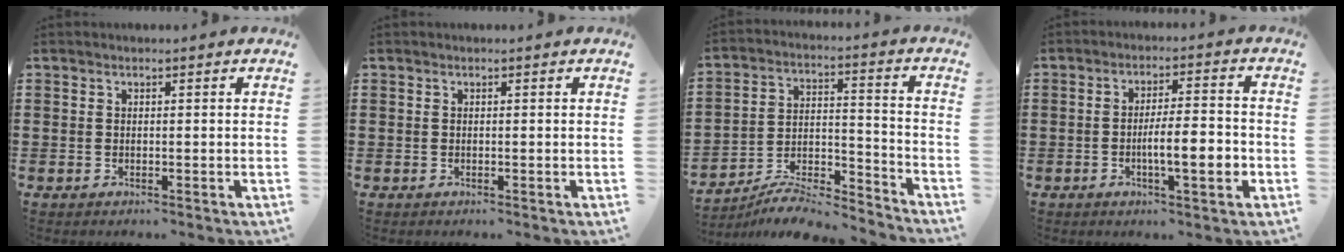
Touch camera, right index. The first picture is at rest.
{"total": 0.0}
{"total": 8.1, "force": [-7.3, 1.8, 2.8], "torque": [-0.045, 0.012, -0.142]}
{"total": 6.9, "force": [-1.8, 1.6, 6.4], "torque": [-0.100, 0.000, -0.033]}